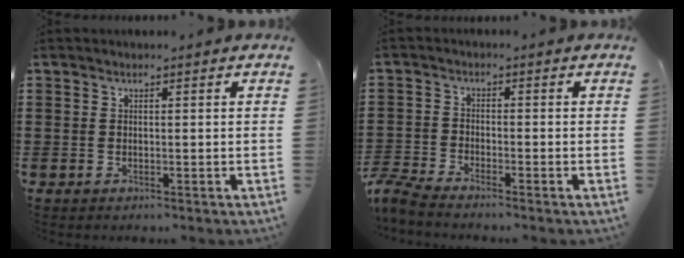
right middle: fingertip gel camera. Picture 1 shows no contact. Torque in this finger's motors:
{"motor_torque": [1.32, -0.76, 0.02, 0.08]}